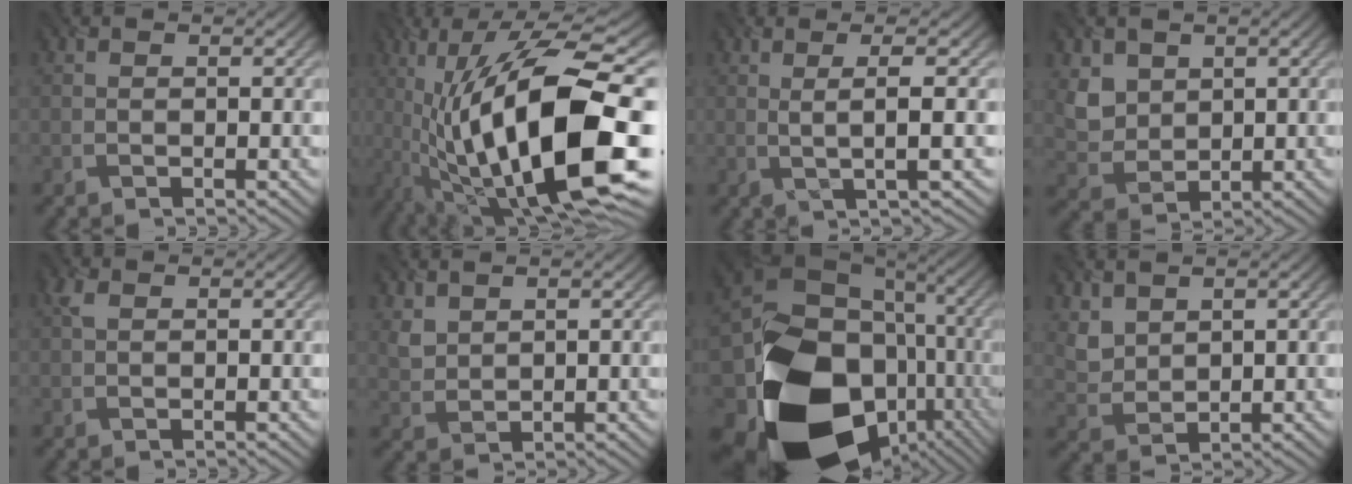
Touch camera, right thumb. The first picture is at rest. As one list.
[{"total": 20.0, "force": [-3.3, 6.8, 18.5], "torque": [-0.321, 0.000, -0.059]}, {"total": 4.0, "force": [0.6, 0.3, 3.9], "torque": [-0.075, 0.007, 0.009]}, {"total": 4.8, "force": [2.2, 3.7, 2.0], "torque": [-0.064, -0.017, 0.047]}, {"total": 1.3, "force": [0.5, 0.8, 0.9], "torque": [-0.026, 0.005, 0.007]}, {"total": 2.6, "force": [1.7, 1.6, 1.2], "torque": [-0.035, -0.004, 0.041]}, {"total": 23.1, "force": [-8.3, 17.6, 12.6], "torque": [-0.294, -0.062, -0.106]}, {"total": 3.8, "force": [2.3, 2.4, 1.7], "torque": [-0.049, -0.008, 0.054]}]